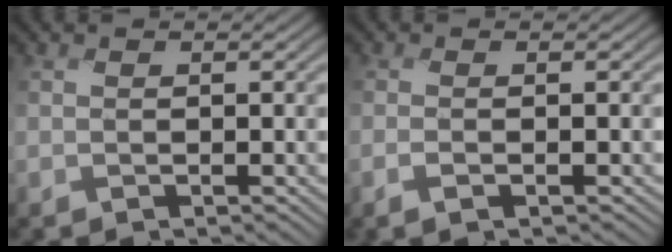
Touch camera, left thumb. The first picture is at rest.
{"total": 1.2, "force": [-0.6, -0.5, 1.0], "torque": [-0.024, 0.005, -0.016]}